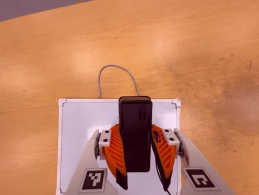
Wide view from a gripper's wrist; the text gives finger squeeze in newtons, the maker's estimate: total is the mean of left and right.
{"total": 9.1, "left": 7.4, "right": 10.8}